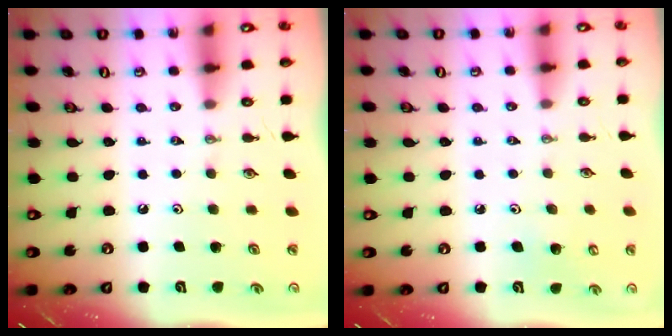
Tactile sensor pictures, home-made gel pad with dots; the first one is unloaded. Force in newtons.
{"total": 6.2, "press": 6.0, "slide": 1.4}